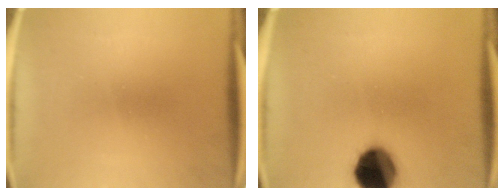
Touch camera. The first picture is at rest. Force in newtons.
{"total": 14.1}